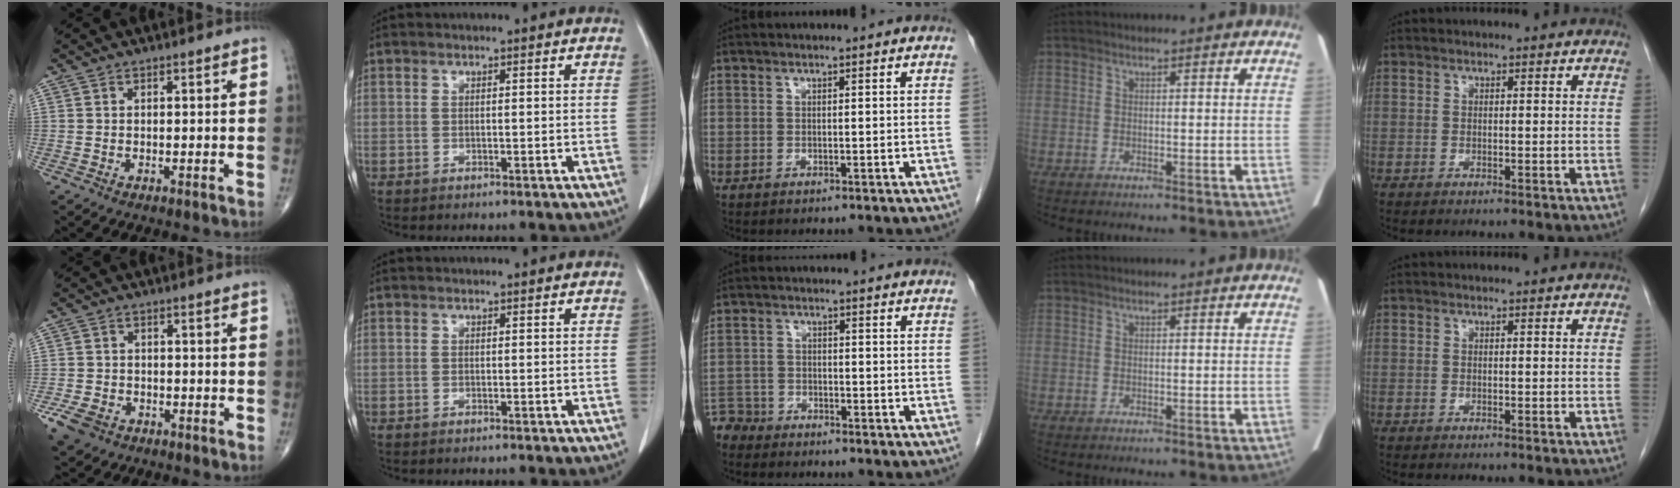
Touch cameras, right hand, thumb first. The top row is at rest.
{"thumb": {"total": 5.9, "force": [-3.3, 4.2, 2.5], "torque": [-0.053, 0.012, -0.054]}, "middle": {"total": 4.1, "force": [-3.8, 1.3, -0.8], "torque": [0.018, -0.004, -0.077]}}